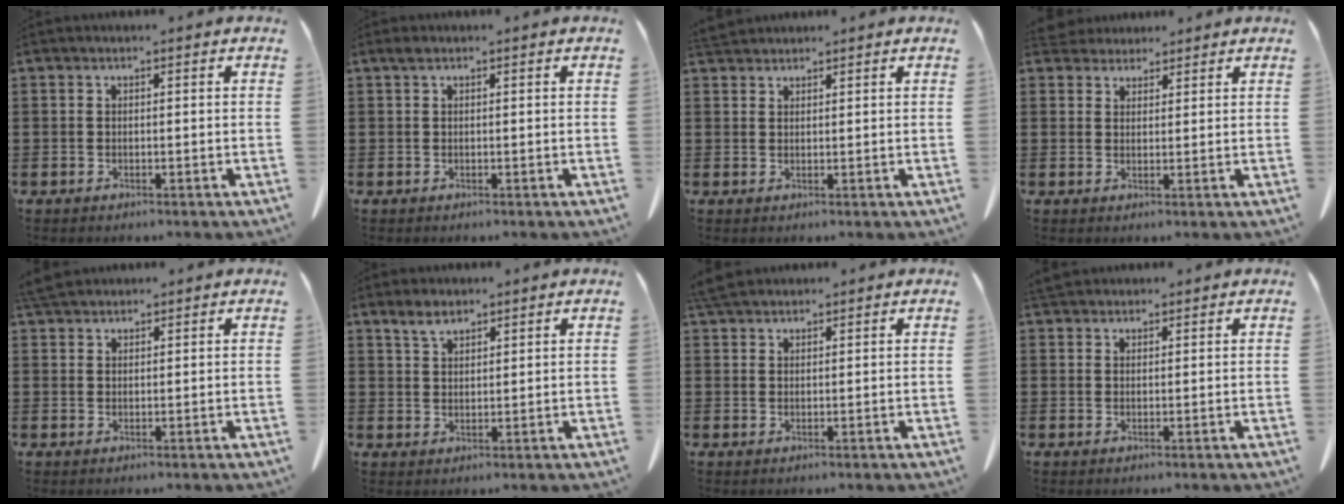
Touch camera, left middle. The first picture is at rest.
{"total": 0.6, "force": [0.3, 0.3, 0.4], "torque": [-0.010, 0.002, 0.006]}
{"total": 2.2, "force": [2.1, 0.4, 0.5], "torque": [-0.016, -0.001, 0.043]}
{"total": 2.7, "force": [2.6, 0.8, 0.1], "torque": [-0.009, -0.002, 0.051]}
{"total": 3.1, "force": [2.9, 0.6, 1.1], "torque": [-0.030, -0.001, 0.057]}
{"total": 3.1, "force": [2.3, 1.1, 1.7], "torque": [-0.037, 0.000, 0.044]}
{"total": 3.1, "force": [2.8, 0.7, 1.2], "torque": [-0.032, -0.001, 0.056]}
{"total": 2.8, "force": [2.5, 0.7, 0.9], "torque": [-0.024, 0.000, 0.051]}